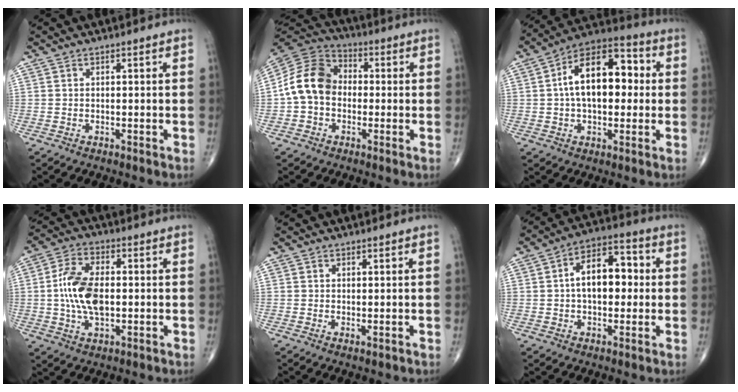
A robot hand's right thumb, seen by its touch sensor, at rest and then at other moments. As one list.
[{"total": 12.0, "force": [-0.8, 9.4, 7.4], "torque": [-0.126, 0.037, -0.029]}, {"total": 16.5, "force": [1.8, 9.3, 13.5], "torque": [-0.195, 0.035, 0.019]}, {"total": 11.3, "force": [-0.2, 6.1, 9.5], "torque": [-0.185, 0.008, -0.005]}, {"total": 0.8, "force": [0.0, 0.4, 0.7], "torque": [-0.016, -0.005, 0.002]}, {"total": 11.9, "force": [0.9, 7.1, 9.6], "torque": [-0.128, 0.029, 0.005]}]